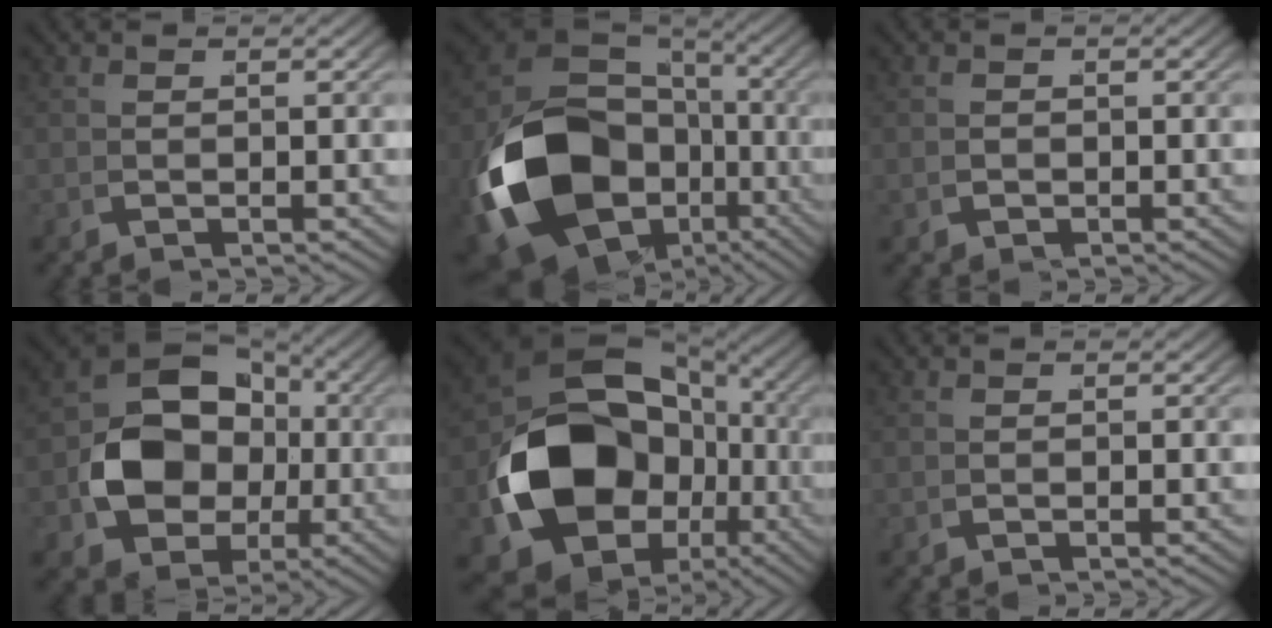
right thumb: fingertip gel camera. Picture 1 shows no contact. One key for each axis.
{"total": 18.5, "fx": -3.1, "fy": 13.0, "fz": 12.9, "tx": -0.303, "ty": -0.073, "tz": -0.012}
{"total": 0.9, "fx": -0.2, "fy": 0.8, "fz": 0.1, "tx": -0.005, "ty": -0.005, "tz": 0.000}
{"total": 11.8, "fx": -0.5, "fy": 9.0, "fz": 7.6, "tx": -0.161, "ty": -0.040, "tz": 0.010}
{"total": 19.0, "fx": -2.8, "fy": 13.8, "fz": 12.7, "tx": -0.290, "ty": -0.080, "tz": -0.012}
{"total": 0.0}